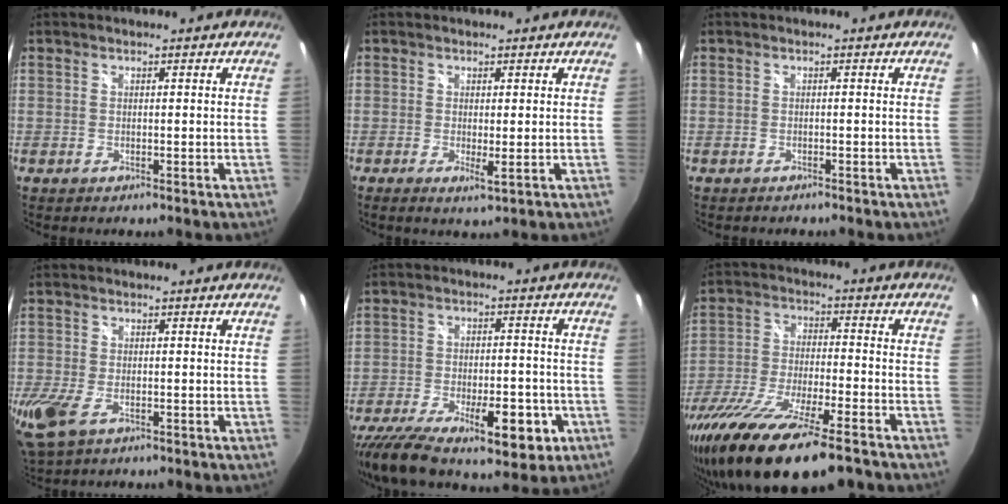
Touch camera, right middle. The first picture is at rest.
{"total": 2.2, "force": [-0.3, 0.3, 2.1], "torque": [-0.039, -0.010, -0.004]}
{"total": 1.2, "force": [-1.2, 0.3, 0.2], "torque": [-0.007, -0.007, -0.018]}
{"total": 8.3, "force": [-3.4, 4.6, 5.9], "torque": [-0.139, -0.029, -0.061]}
{"total": 18.2, "force": [-10.6, 7.4, 12.8], "torque": [-0.238, -0.036, -0.156]}
{"total": 22.1, "force": [-16.6, 4.4, 13.9], "torque": [-0.278, -0.067, -0.289]}